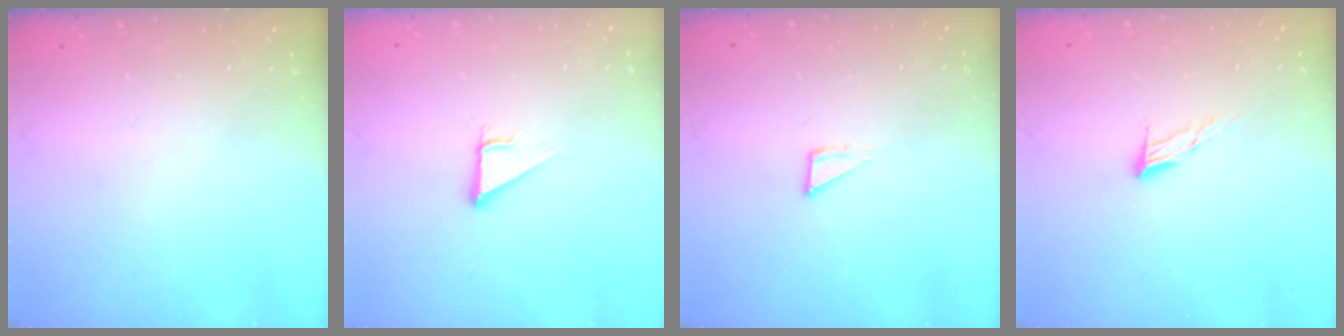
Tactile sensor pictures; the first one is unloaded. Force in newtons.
{"total": 2.7, "press": 2.7, "slide": 0.3}
{"total": 2.7, "press": 2.7, "slide": 0.2}
{"total": 7.2, "press": 7.1, "slide": 1.2}